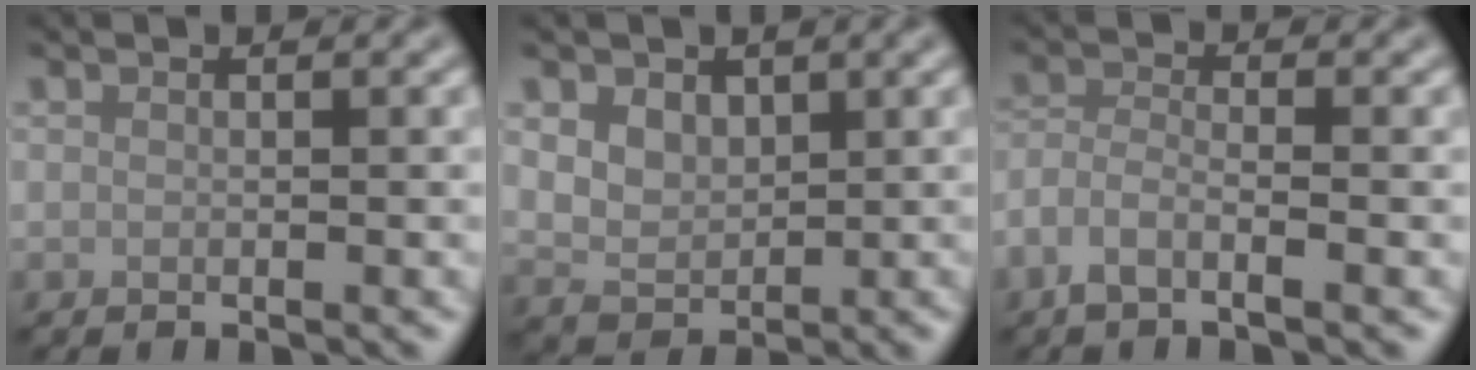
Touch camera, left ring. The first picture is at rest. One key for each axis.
{"total": 3.6, "fx": 1.4, "fy": 2.7, "fz": 1.9, "tx": -0.045, "ty": 0.002, "tz": 0.029}
{"total": 2.7, "fx": -1.7, "fy": 0.7, "fz": 1.9, "tx": -0.043, "ty": 0.000, "tz": -0.044}